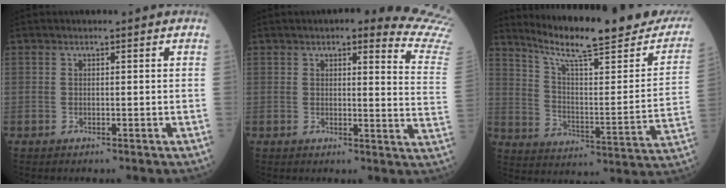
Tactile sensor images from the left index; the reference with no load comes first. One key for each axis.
{"total": 14.5, "fx": 13.6, "fy": 0.8, "fz": 4.9, "tx": -0.031, "ty": -0.085, "tz": 0.114}
{"total": 24.2, "fx": 20.5, "fy": 3.0, "fz": 12.5, "tx": -0.189, "ty": -0.044, "tz": 0.281}